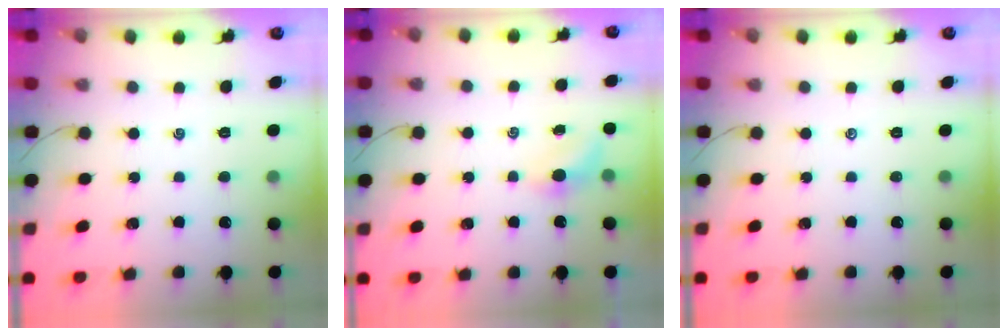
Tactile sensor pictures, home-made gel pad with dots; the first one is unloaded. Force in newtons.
{"total": 3.8, "press": 3.6, "slide": 1.1}
{"total": 0.0}